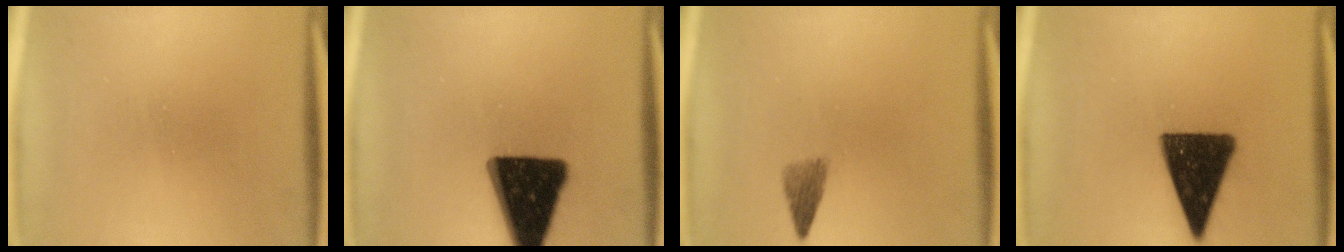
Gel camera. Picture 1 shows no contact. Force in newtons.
{"total": 18.0}
{"total": 2.2}
{"total": 14.6}